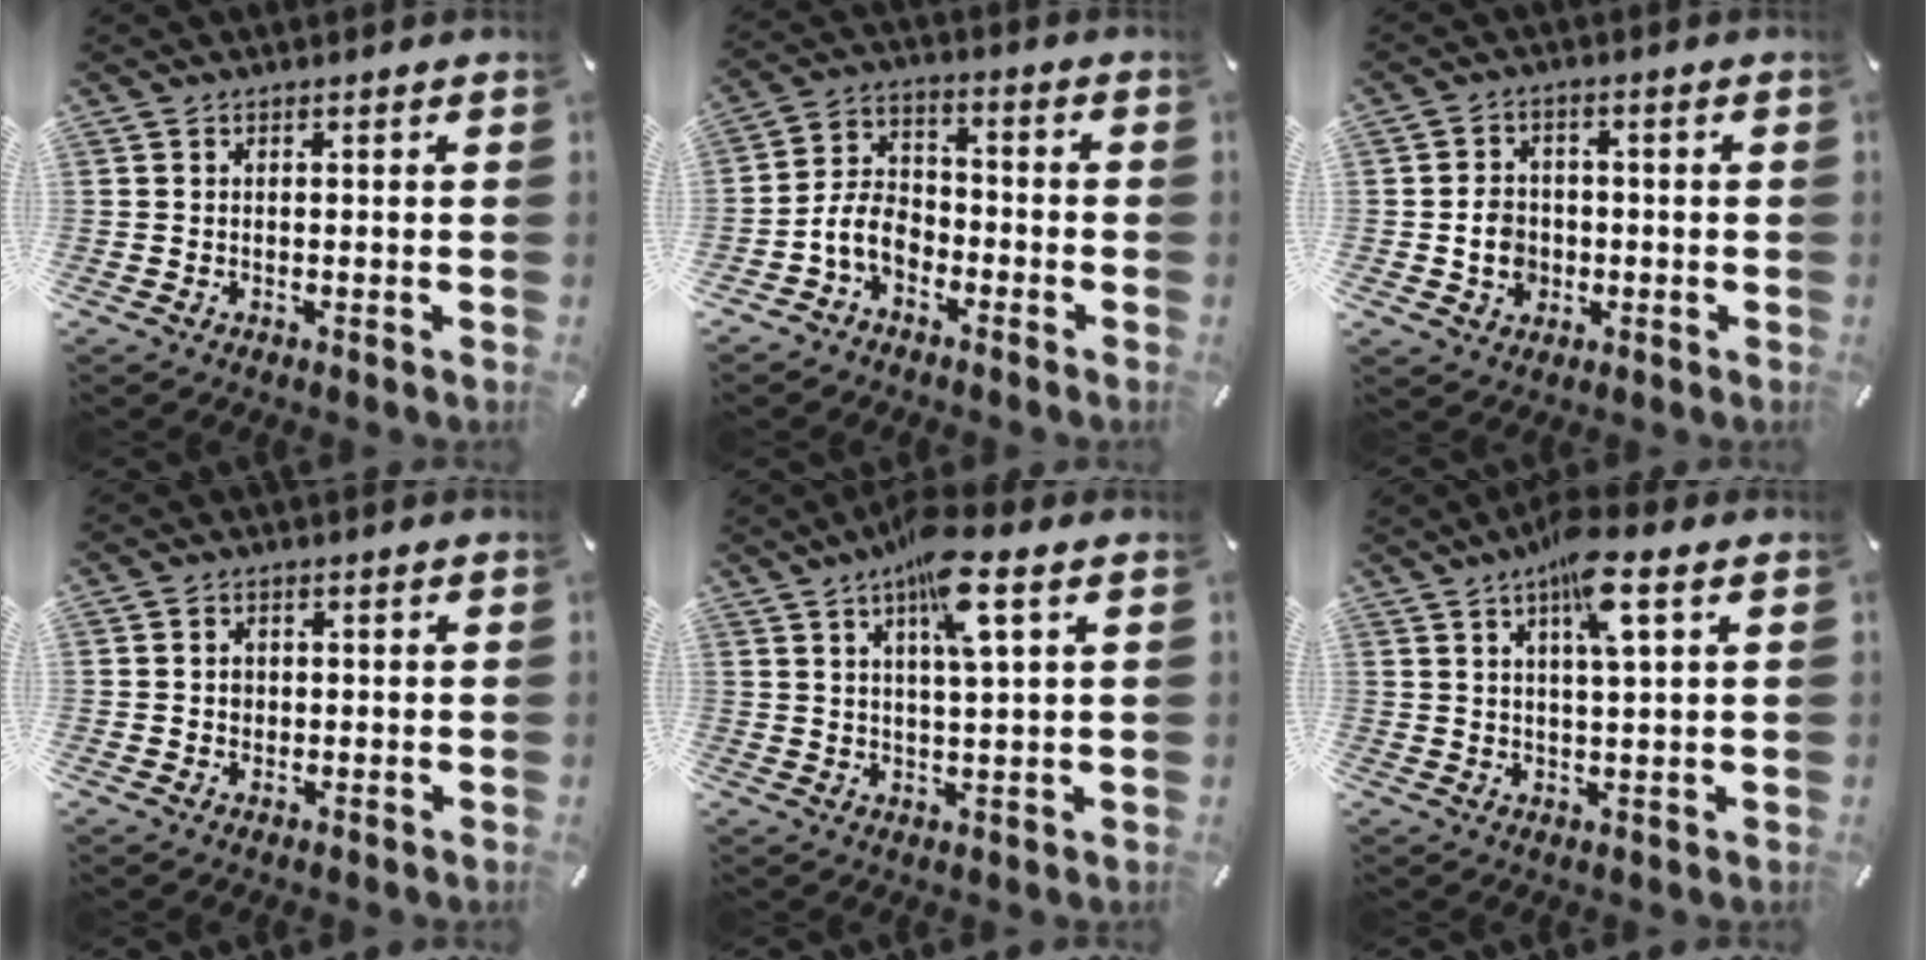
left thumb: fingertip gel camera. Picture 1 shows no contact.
{"total": 7.9, "force": [-4.2, 5.6, 3.7], "torque": [-0.087, 0.021, -0.082]}
{"total": 6.2, "force": [-1.1, 5.5, 2.5], "torque": [-0.040, 0.005, -0.020]}
{"total": 1.8, "force": [0.0, 1.7, 0.6], "torque": [-0.006, 0.004, -0.005]}
{"total": 9.7, "force": [5.0, 1.6, 8.2], "torque": [-0.144, -0.011, 0.080]}
{"total": 8.7, "force": [4.3, 1.4, 7.4], "torque": [-0.136, -0.002, 0.069]}